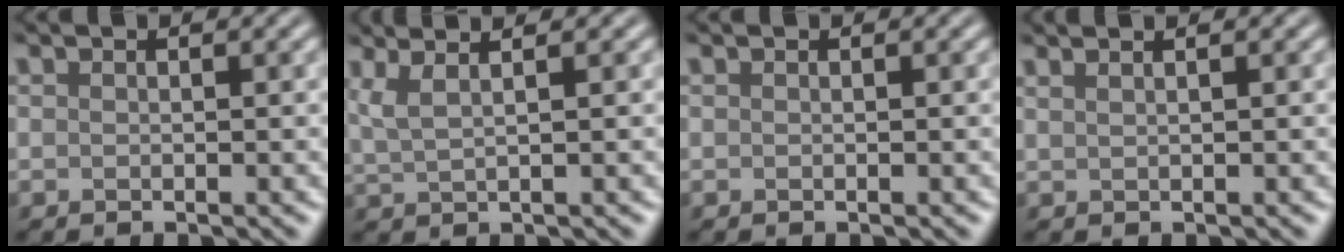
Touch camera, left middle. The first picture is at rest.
{"total": 2.7, "force": [1.8, 0.6, 1.9], "torque": [-0.053, 0.023, 0.036]}
{"total": 0.0}
{"total": 3.5, "force": [2.3, 1.6, 2.1], "torque": [-0.017, 0.039, 0.020]}